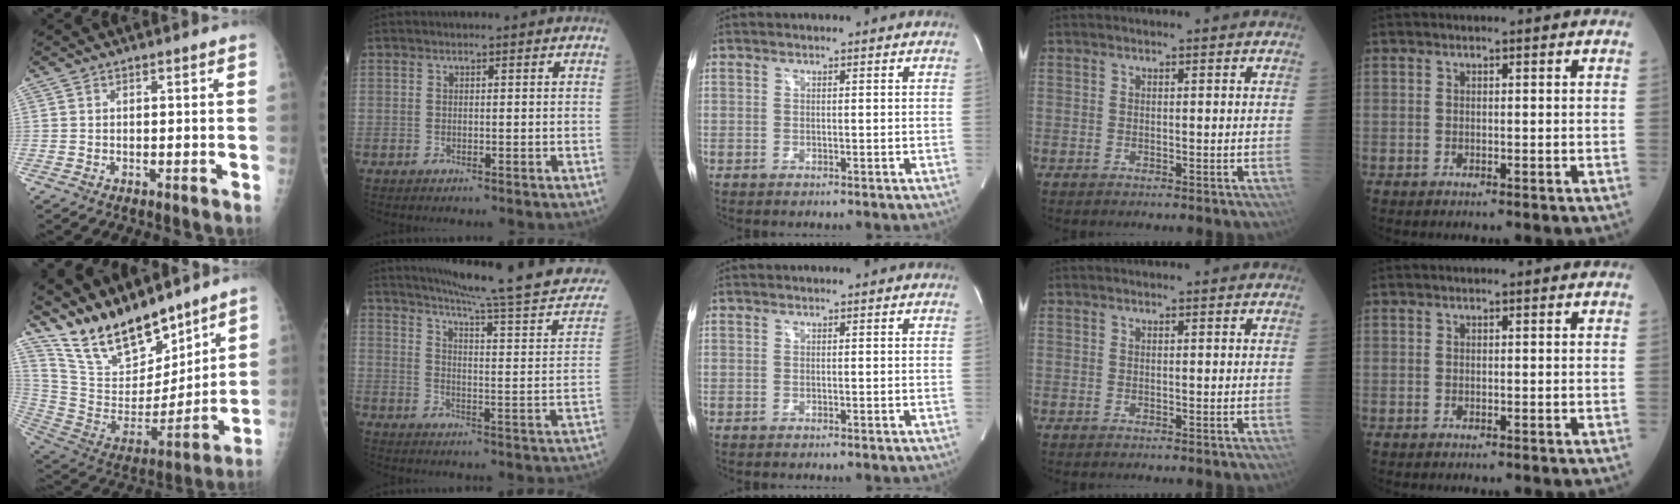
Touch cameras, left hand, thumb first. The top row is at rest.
{"thumb": {"total": 20.1, "force": [16.8, 6.9, 8.5], "torque": [-0.115, -0.092, 0.314]}, "index": {"total": 23.6, "force": [20.8, -0.2, 11.0], "torque": [-0.156, -0.057, 0.269]}}